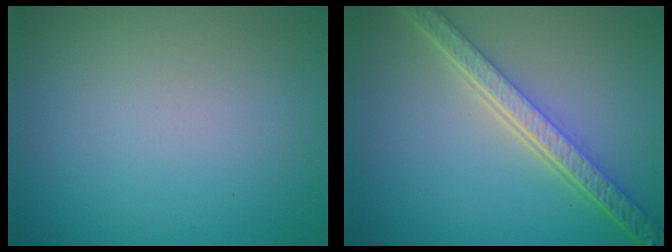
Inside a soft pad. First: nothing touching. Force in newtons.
{"total": 5.9, "press": 4.3, "slide": 4.0}